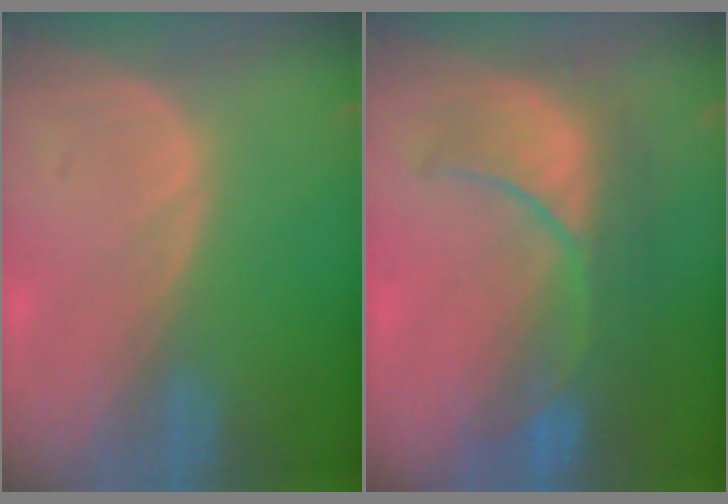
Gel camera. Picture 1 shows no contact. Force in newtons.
{"total": 10.4, "press": 9.2, "slide": 5.0}